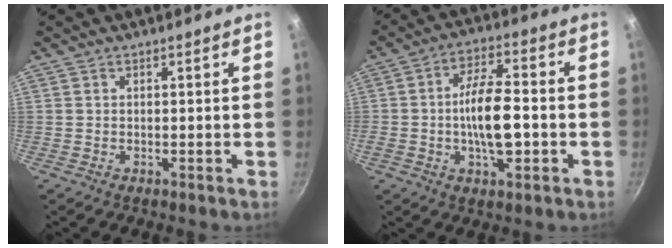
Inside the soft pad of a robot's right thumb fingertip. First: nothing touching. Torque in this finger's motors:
{"motor_torque": [1.51, 1.28, 1.64, -1.12, 0.51]}